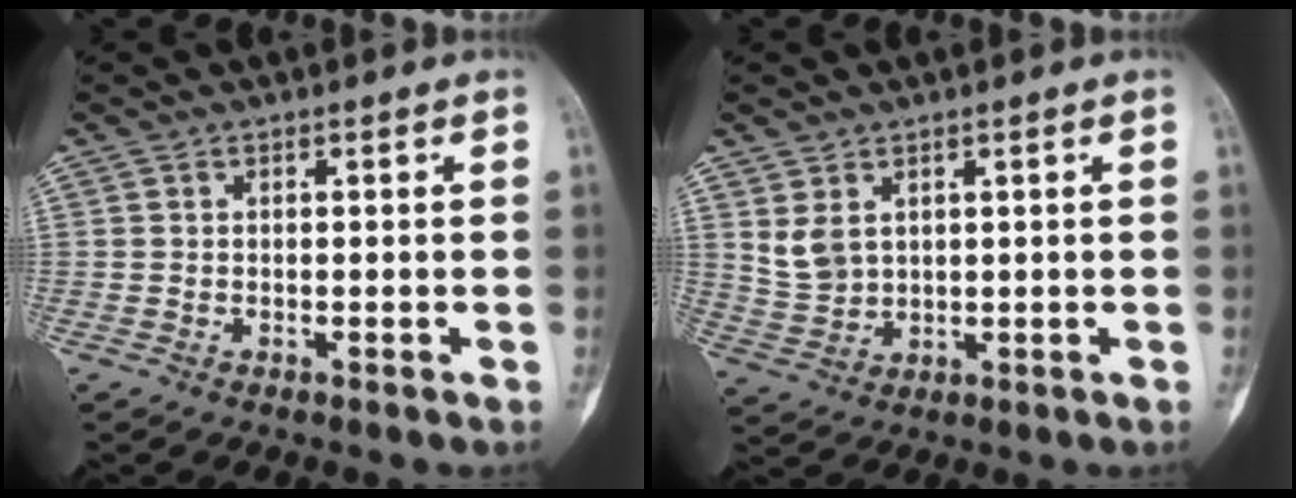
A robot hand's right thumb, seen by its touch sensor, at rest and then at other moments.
{"total": 4.9, "force": [2.1, 3.3, 2.9], "torque": [-0.052, -0.011, 0.055]}